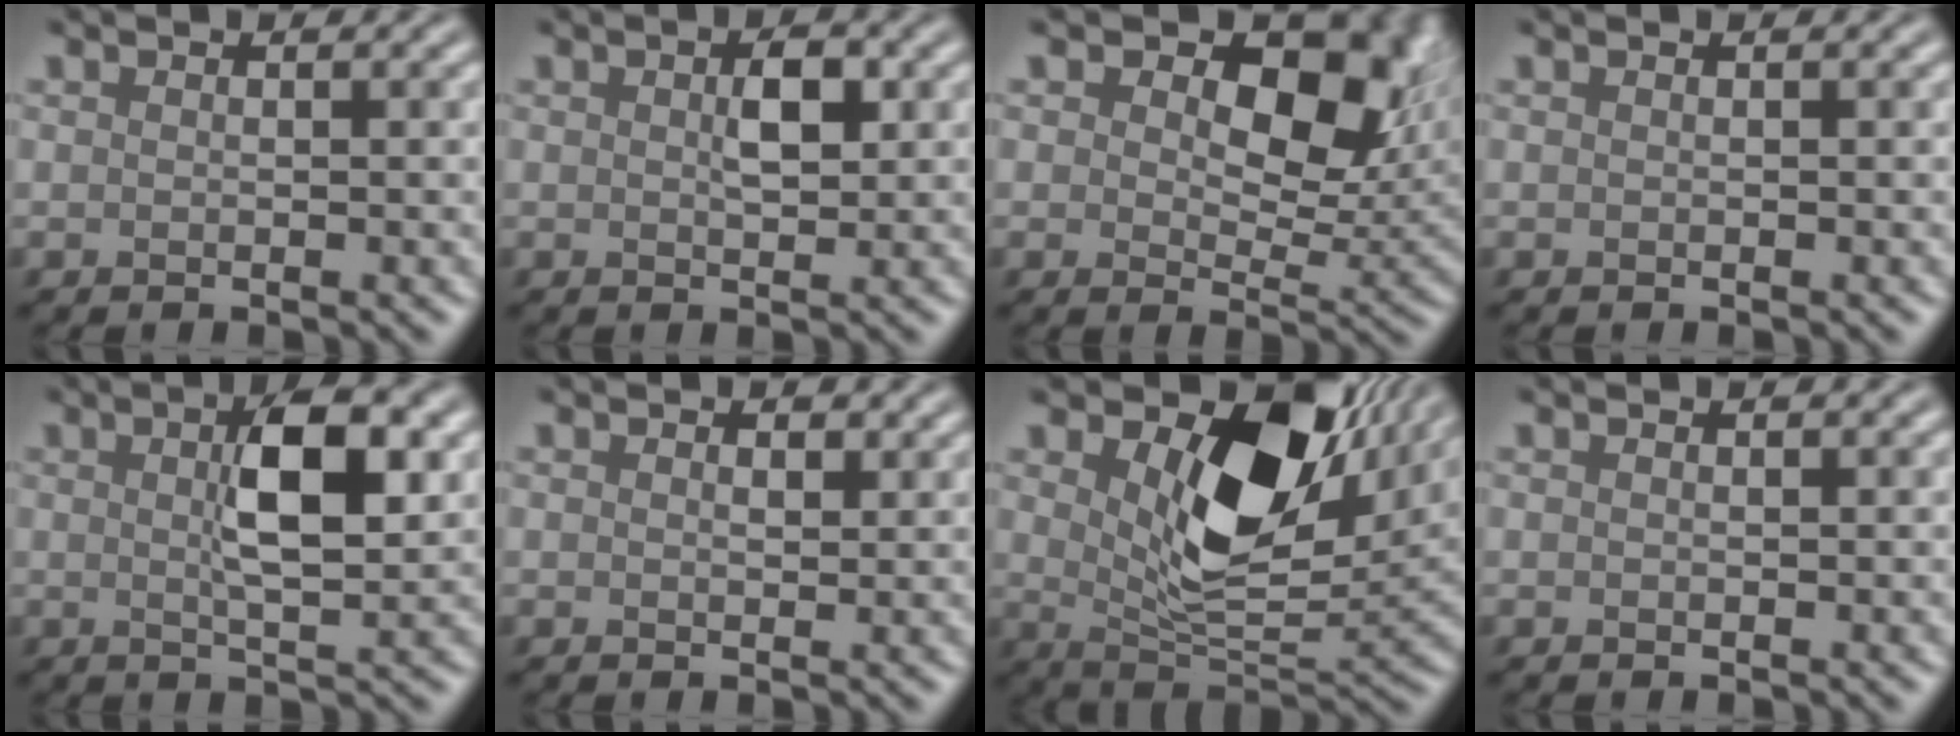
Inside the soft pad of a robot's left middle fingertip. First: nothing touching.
{"total": 2.5, "force": [0.6, 1.1, 2.2], "torque": [-0.037, 0.002, 0.009]}
{"total": 11.4, "force": [4.1, 6.6, 8.4], "torque": [-0.112, -0.006, 0.066]}
{"total": 0.0}
{"total": 6.1, "force": [1.3, 1.8, 5.7], "torque": [-0.093, 0.006, 0.020]}
{"total": 1.0, "force": [0.6, 0.6, 0.6], "torque": [-0.006, -0.004, 0.008]}
{"total": 10.9, "force": [3.9, 5.9, 8.2], "torque": [-0.141, -0.014, 0.066]}
{"total": 0.0}